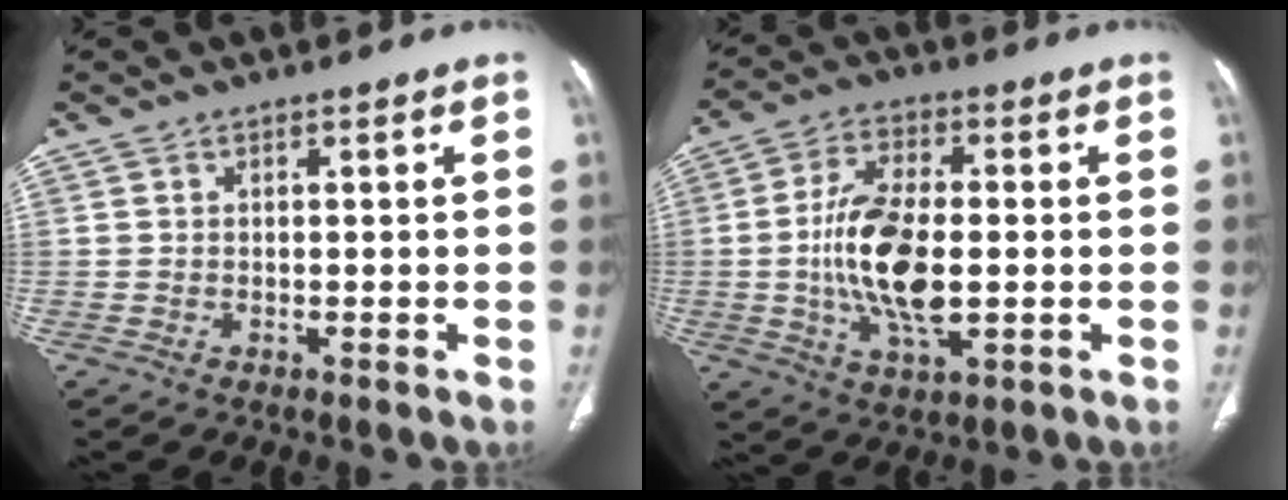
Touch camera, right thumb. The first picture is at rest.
{"total": 14.5, "force": [-1.0, 6.7, 12.8], "torque": [-0.247, 0.000, -0.017]}